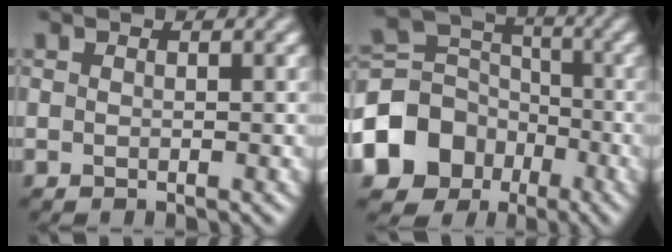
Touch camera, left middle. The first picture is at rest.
{"total": 9.6, "force": [-4.5, 7.6, 3.7], "torque": [-0.101, -0.002, -0.093]}